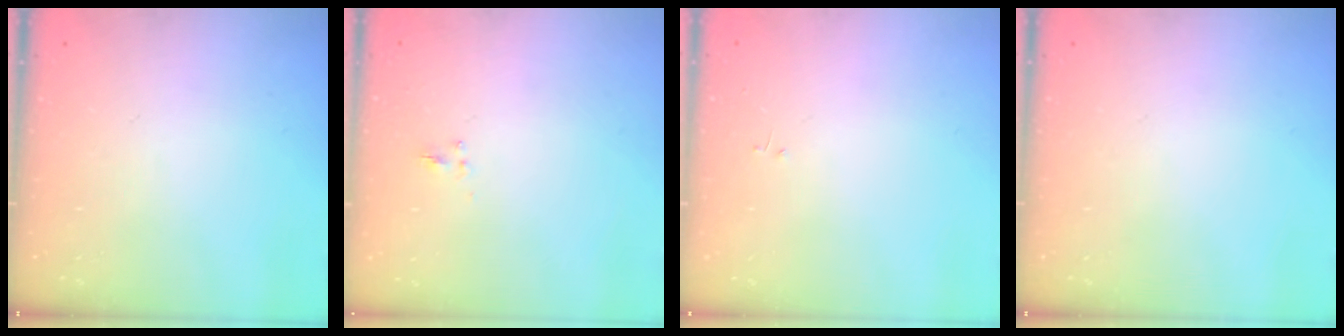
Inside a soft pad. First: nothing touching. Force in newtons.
{"total": 1.0, "press": 0.8, "slide": 0.6}
{"total": 0.0}
{"total": 0.0}